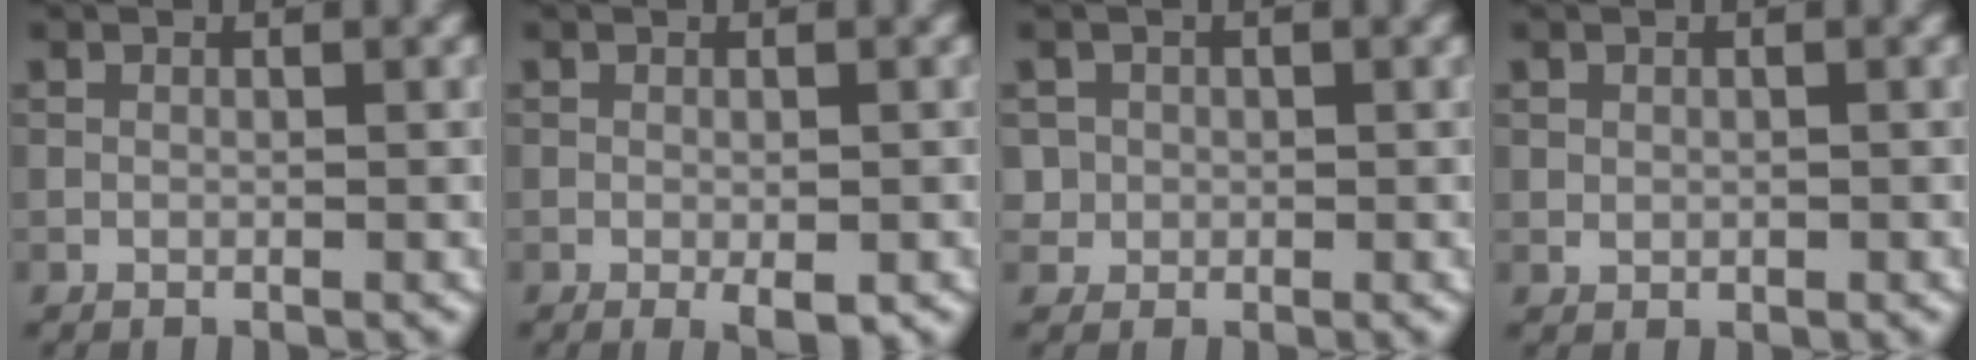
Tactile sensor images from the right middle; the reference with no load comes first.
{"total": 1.8, "force": [-0.8, 0.6, 1.6], "torque": [-0.025, -0.007, -0.009]}
{"total": 1.5, "force": [0.1, 1.5, 0.2], "torque": [0.005, -0.003, 0.009]}
{"total": 0.7, "force": [0.1, 0.6, 0.3], "torque": [-0.002, -0.003, 0.004]}